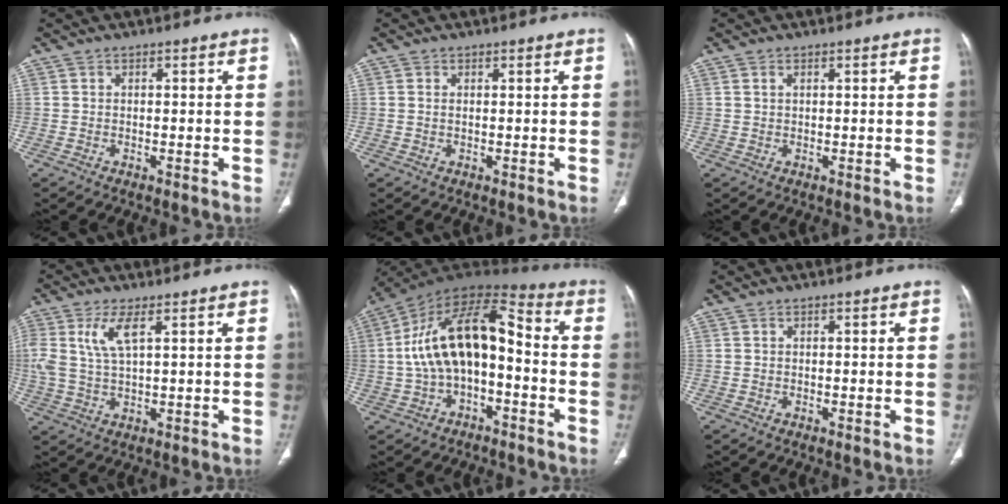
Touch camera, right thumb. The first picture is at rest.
{"total": 0.5, "force": [0.2, 0.3, 0.4], "torque": [-0.014, 0.004, 0.005]}
{"total": 0.8, "force": [0.4, 0.5, 0.6], "torque": [-0.014, 0.003, 0.008]}
{"total": 6.1, "force": [2.3, 2.0, 5.3], "torque": [-0.130, -0.006, 0.054]}
{"total": 17.0, "force": [-1.5, 8.9, 14.4], "torque": [-0.248, 0.060, -0.034]}
{"total": 0.0}